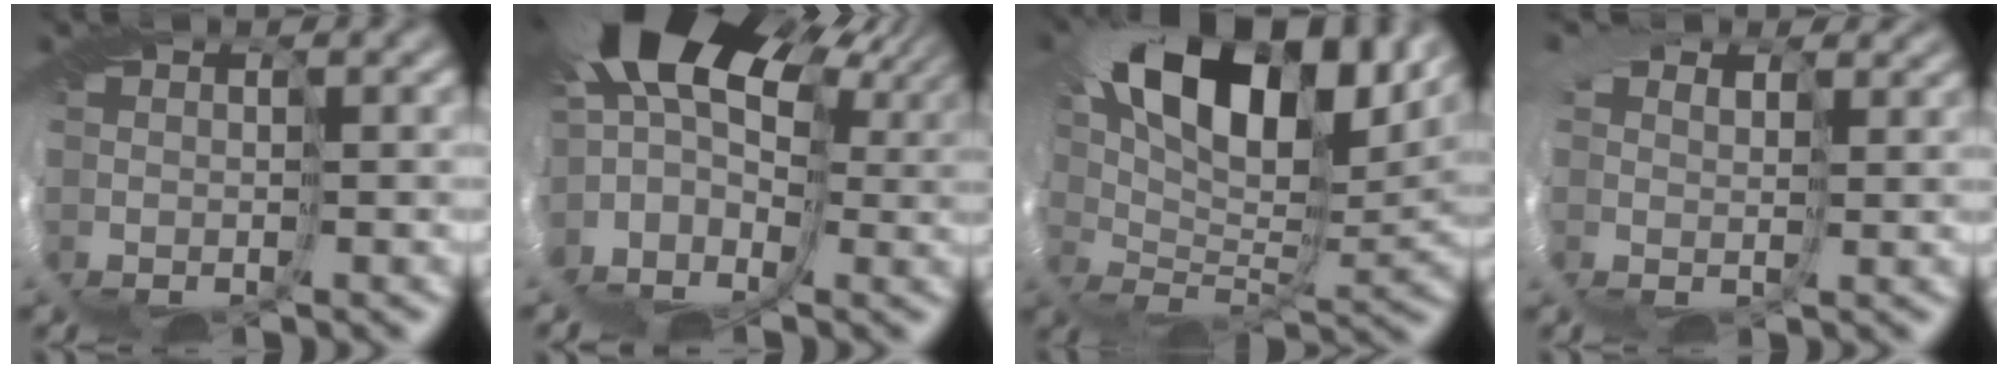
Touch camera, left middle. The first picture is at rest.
{"total": 14.5, "force": [4.1, 9.2, 10.5], "torque": [-0.203, 0.017, 0.062]}
{"total": 12.8, "force": [7.4, 5.5, 8.9], "torque": [-0.159, 0.023, 0.118]}
{"total": 4.8, "force": [3.6, 2.7, 1.5], "torque": [-0.059, 0.019, 0.052]}